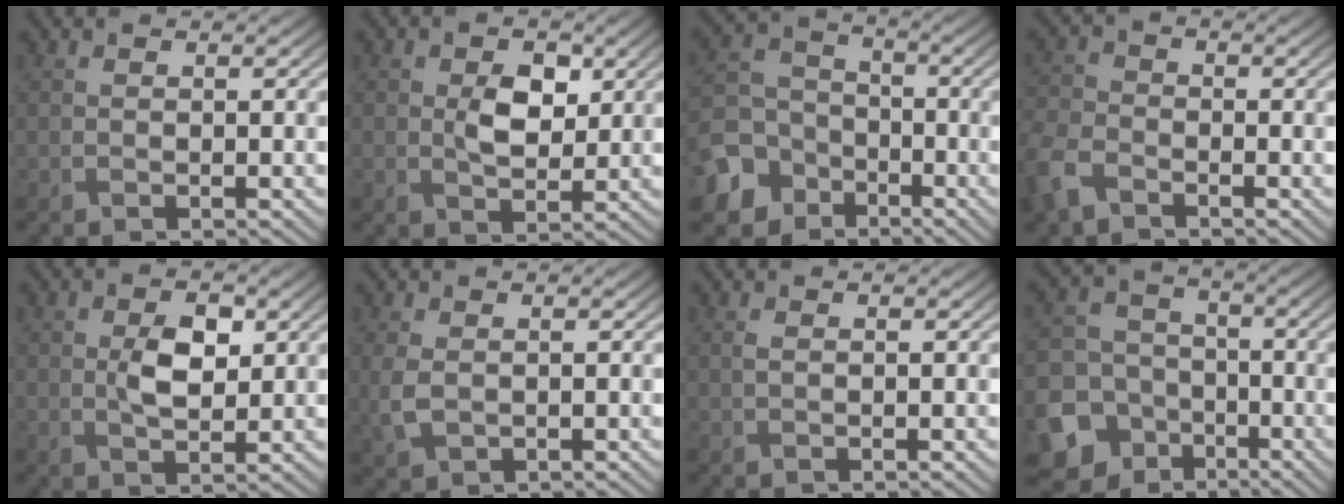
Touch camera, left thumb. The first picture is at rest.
{"total": 4.5, "force": [0.8, 2.9, 3.4], "torque": [-0.065, -0.004, 0.015]}
{"total": 10.1, "force": [-5.4, 8.0, 3.0], "torque": [-0.093, -0.034, -0.122]}
{"total": 5.5, "force": [-3.7, 3.1, 2.7], "torque": [-0.076, -0.006, -0.088]}
{"total": 4.4, "force": [0.6, 2.5, 3.5], "torque": [-0.074, -0.003, 0.013]}
{"total": 3.1, "force": [-0.1, 2.1, 2.3], "torque": [-0.077, -0.006, 0.003]}
{"total": 0.6, "force": [0.1, 0.1, 0.5], "torque": [-0.016, 0.005, 0.004]}
{"total": 13.5, "force": [-6.8, 10.9, 3.9], "torque": [-0.129, -0.050, -0.132]}